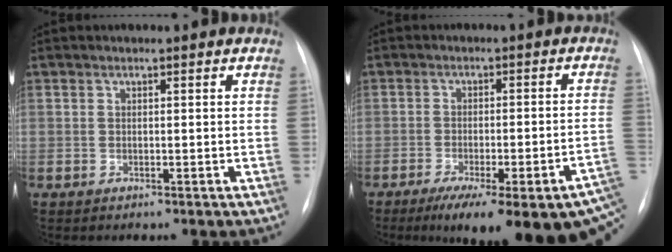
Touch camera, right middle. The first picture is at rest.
{"total": 21.2, "force": [-12.9, 3.8, 16.4], "torque": [-0.165, -0.005, -0.169]}